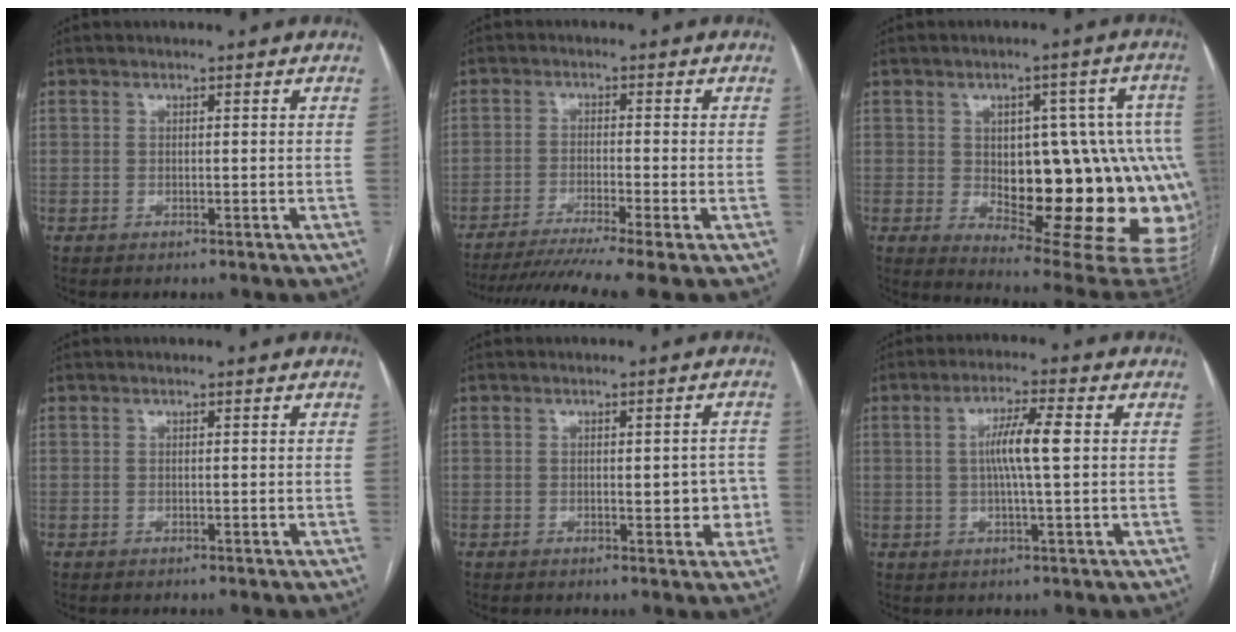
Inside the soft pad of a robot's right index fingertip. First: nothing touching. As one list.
[{"total": 10.6, "force": [-8.3, -1.6, 6.4], "torque": [-0.093, -0.025, -0.130]}, {"total": 23.3, "force": [-2.0, 8.4, 21.6], "torque": [-0.204, 0.023, 0.000]}, {"total": 0.0}, {"total": 4.8, "force": [-0.4, 2.1, 4.3], "torque": [-0.044, 0.008, -0.002]}, {"total": 6.4, "force": [0.6, 0.1, 6.4], "torque": [-0.119, 0.003, 0.009]}]